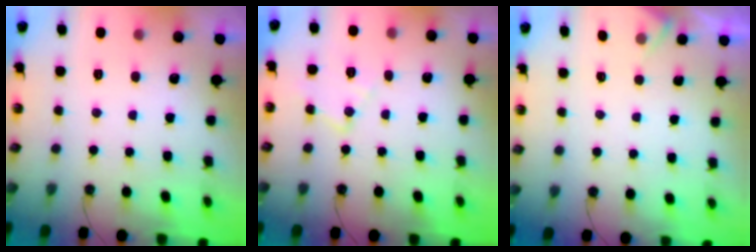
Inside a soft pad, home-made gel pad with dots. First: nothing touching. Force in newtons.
{"total": 8.8, "press": 8.8, "slide": 0.7}
{"total": 3.6, "press": 3.6, "slide": 0.4}